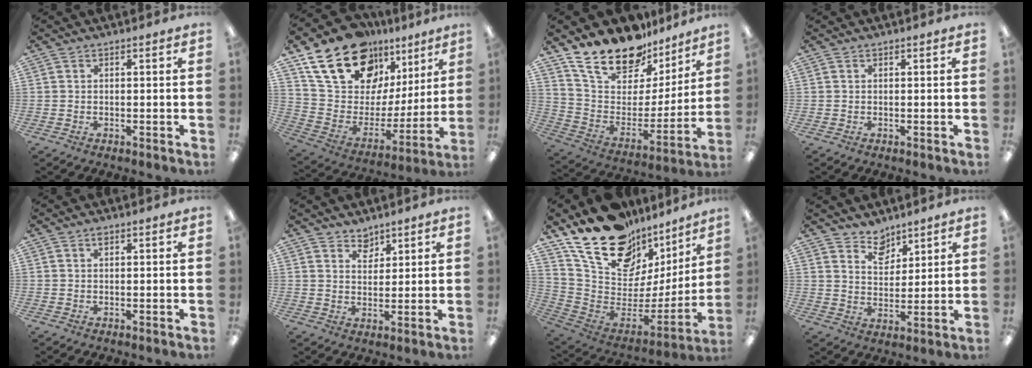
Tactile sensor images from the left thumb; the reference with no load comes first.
{"total": 21.5, "force": [15.1, 11.8, 9.8], "torque": [-0.180, -0.092, 0.273]}
{"total": 19.5, "force": [16.1, 8.7, 6.7], "torque": [-0.140, -0.117, 0.295]}
{"total": 0.0}
{"total": 0.9, "force": [0.6, 0.4, 0.6], "torque": [-0.014, 0.003, 0.011]}
{"total": 4.2, "force": [3.6, 2.2, 0.1], "torque": [0.003, -0.021, 0.065]}
{"total": 22.2, "force": [15.2, 12.5, 10.2], "torque": [-0.157, -0.112, 0.286]}
{"total": 6.6, "force": [5.6, 3.4, 0.6], "torque": [-0.011, -0.039, 0.105]}